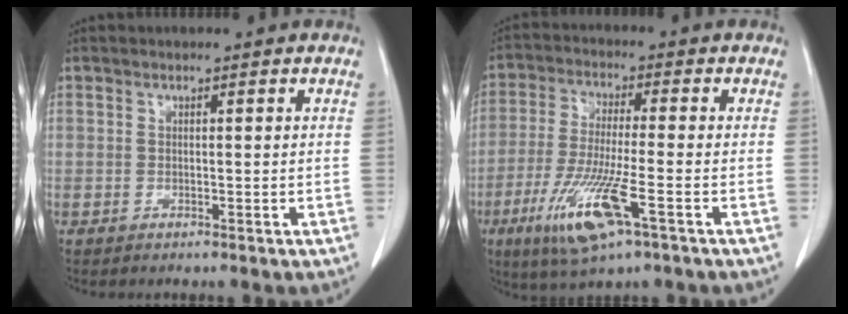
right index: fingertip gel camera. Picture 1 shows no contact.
{"total": 11.7, "force": [-5.2, 1.0, 10.4], "torque": [-0.214, -0.028, -0.096]}